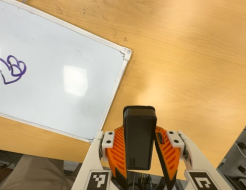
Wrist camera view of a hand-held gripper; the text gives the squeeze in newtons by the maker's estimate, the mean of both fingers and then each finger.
{"total": 7.2, "left": 5.6, "right": 8.9}